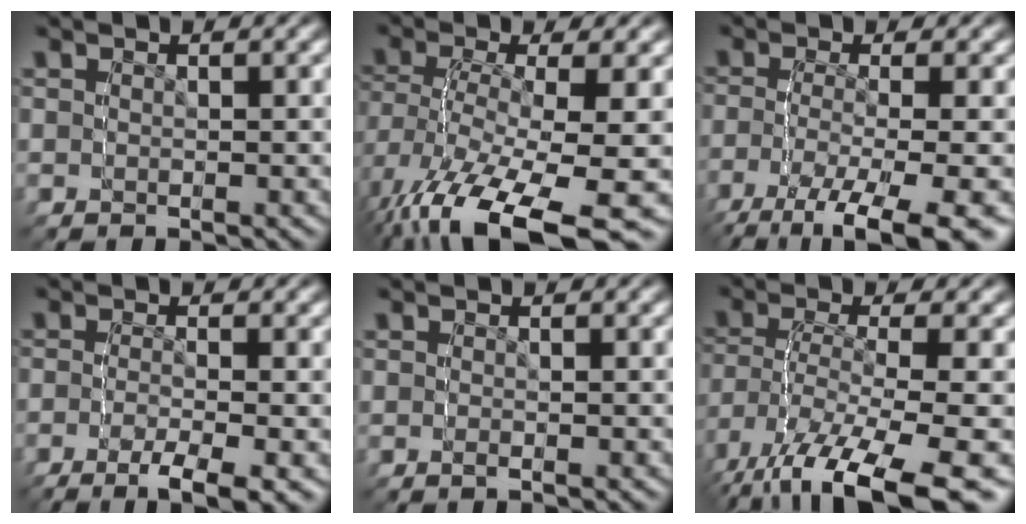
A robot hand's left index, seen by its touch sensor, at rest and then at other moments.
{"total": 5.6, "force": [-1.8, 3.1, 4.3], "torque": [-0.092, -0.014, -0.010]}
{"total": 2.1, "force": [-1.9, -0.3, 0.9], "torque": [-0.030, -0.008, -0.023]}
{"total": 2.9, "force": [-1.7, -2.3, -0.2], "torque": [0.016, 0.009, -0.033]}
{"total": 0.8, "force": [-0.2, -0.7, 0.3], "torque": [-0.008, 0.002, -0.003]}
{"total": 3.7, "force": [-1.8, 1.9, 2.6], "torque": [-0.067, -0.003, -0.017]}